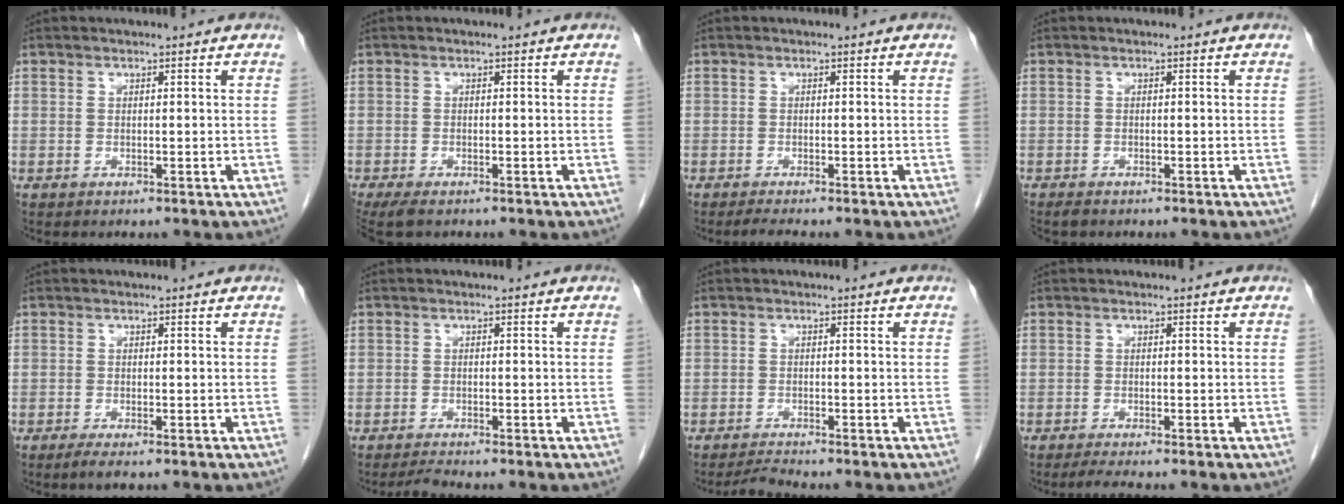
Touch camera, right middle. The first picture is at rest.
{"total": 3.5, "force": [-2.7, 1.1, 2.0], "torque": [-0.038, -0.012, -0.042]}
{"total": 1.5, "force": [-1.3, -0.4, 0.7], "torque": [-0.019, -0.005, -0.025]}
{"total": 1.1, "force": [-1.0, 0.3, 0.4], "torque": [-0.011, -0.003, -0.016]}
{"total": 1.3, "force": [-1.0, 0.1, 0.8], "torque": [-0.022, -0.005, -0.017]}
{"total": 1.2, "force": [-1.2, -0.3, 0.2], "torque": [-0.009, -0.009, -0.022]}
{"total": 1.6, "force": [-1.5, -0.4, 0.0], "torque": [-0.004, -0.013, -0.028]}
{"total": 1.9, "force": [-1.6, -0.4, 1.0], "torque": [-0.026, -0.007, -0.033]}